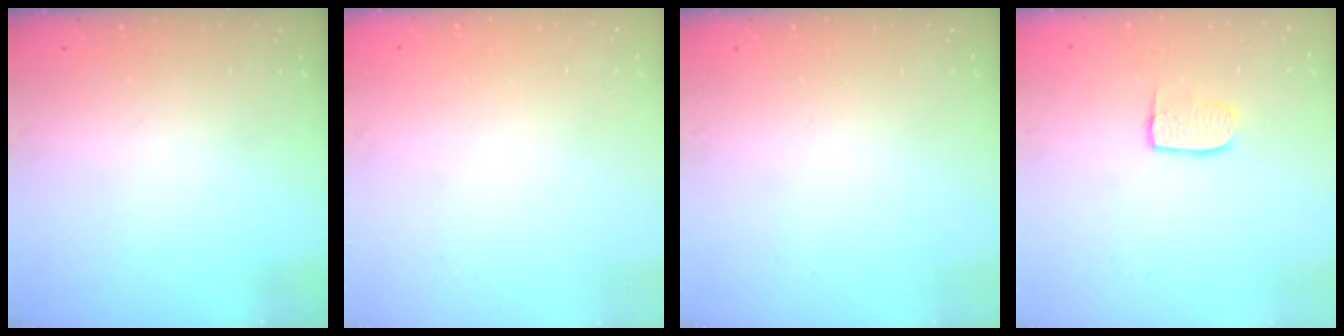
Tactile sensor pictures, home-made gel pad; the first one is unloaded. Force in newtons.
{"total": 0.0}
{"total": 0.0}
{"total": 7.0, "press": 7.0, "slide": 0.3}